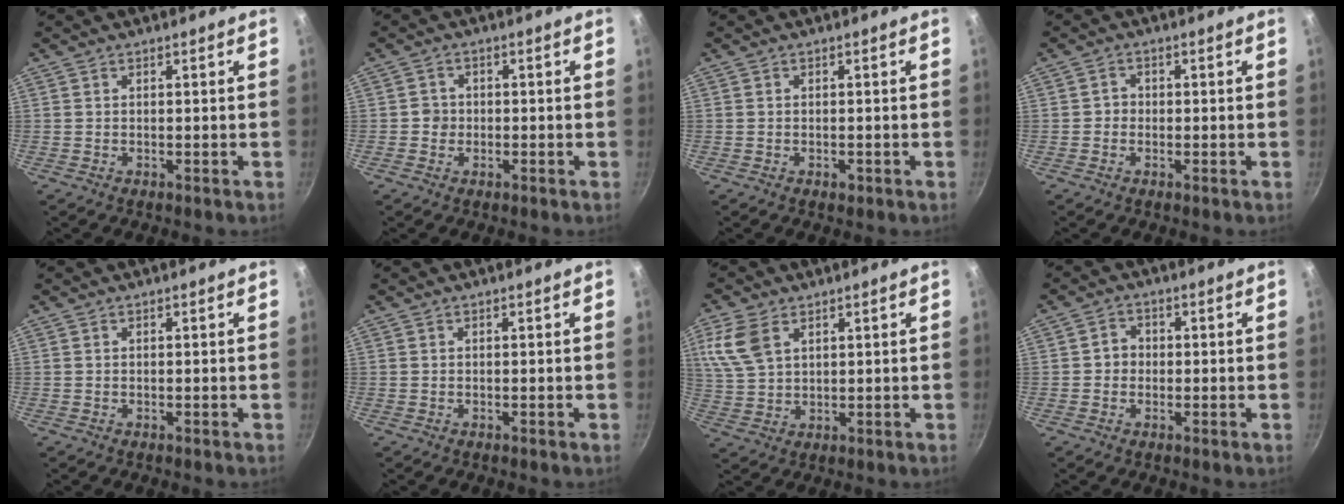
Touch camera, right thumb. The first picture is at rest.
{"total": 2.4, "force": [-0.6, 2.2, 0.6], "torque": [0.005, 0.005, -0.014]}
{"total": 1.2, "force": [-0.5, 0.8, 0.7], "torque": [-0.009, 0.002, -0.007]}
{"total": 1.8, "force": [-0.4, 1.6, 0.5], "torque": [-0.002, 0.006, -0.009]}
{"total": 0.0}
{"total": 0.0}
{"total": 8.6, "force": [3.7, 5.3, 5.7], "torque": [-0.118, -0.005, 0.081]}
{"total": 3.1, "force": [-0.3, 2.9, 1.2], "torque": [-0.001, 0.009, -0.008]}